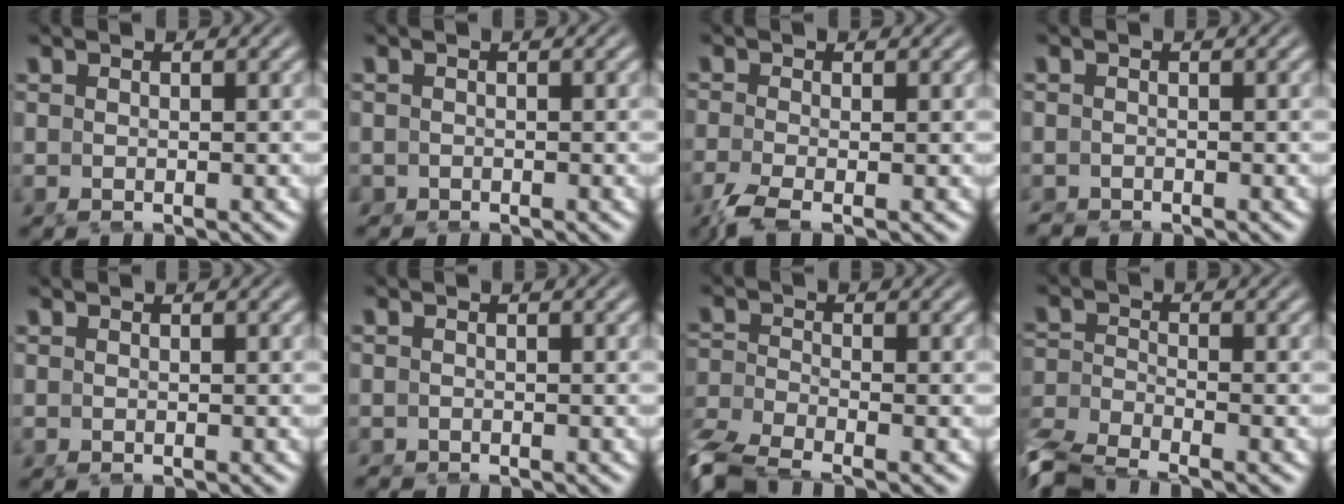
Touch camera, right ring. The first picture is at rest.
{"total": 2.2, "force": [-1.1, 1.9, 0.2], "torque": [-0.017, -0.016, -0.018]}
{"total": 3.0, "force": [-2.4, 0.7, 1.6], "torque": [-0.044, -0.020, -0.037]}
{"total": 1.6, "force": [-1.4, 0.8, 0.0], "torque": [-0.007, -0.015, -0.022]}
{"total": 0.0}
{"total": 1.3, "force": [-1.0, 0.9, 0.0], "torque": [-0.010, -0.013, -0.017]}
{"total": 5.8, "force": [-4.7, 2.8, 2.1], "torque": [-0.054, -0.030, -0.075]}
{"total": 5.5, "force": [-4.7, 2.3, 1.5], "torque": [-0.040, -0.031, -0.077]}